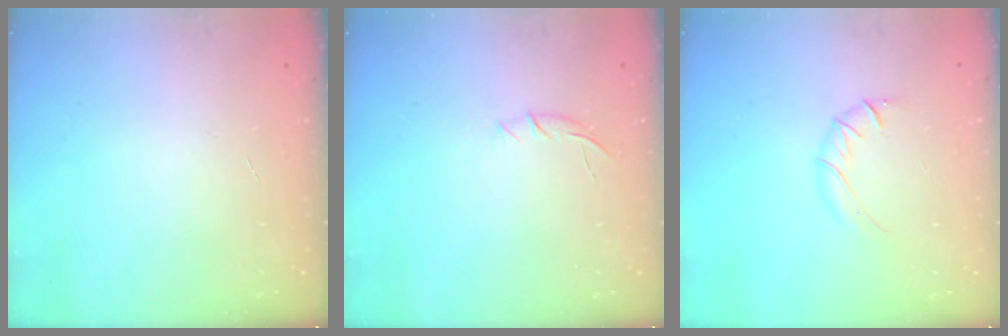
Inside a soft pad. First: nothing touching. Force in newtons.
{"total": 4.2, "press": 4.0, "slide": 1.1}
{"total": 4.9, "press": 4.7, "slide": 1.3}